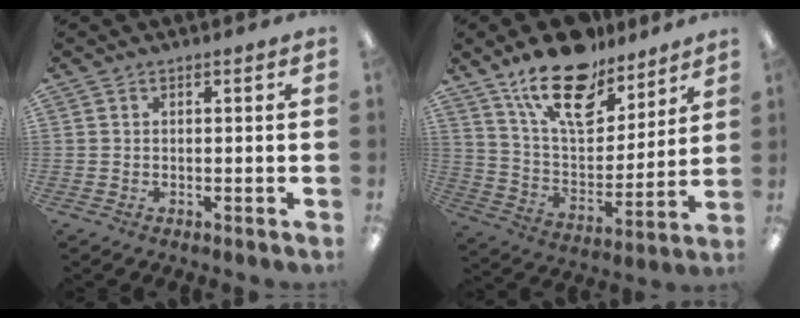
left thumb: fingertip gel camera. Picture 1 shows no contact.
{"total": 19.7, "force": [14.0, 9.2, 10.4], "torque": [-0.180, -0.078, 0.246]}